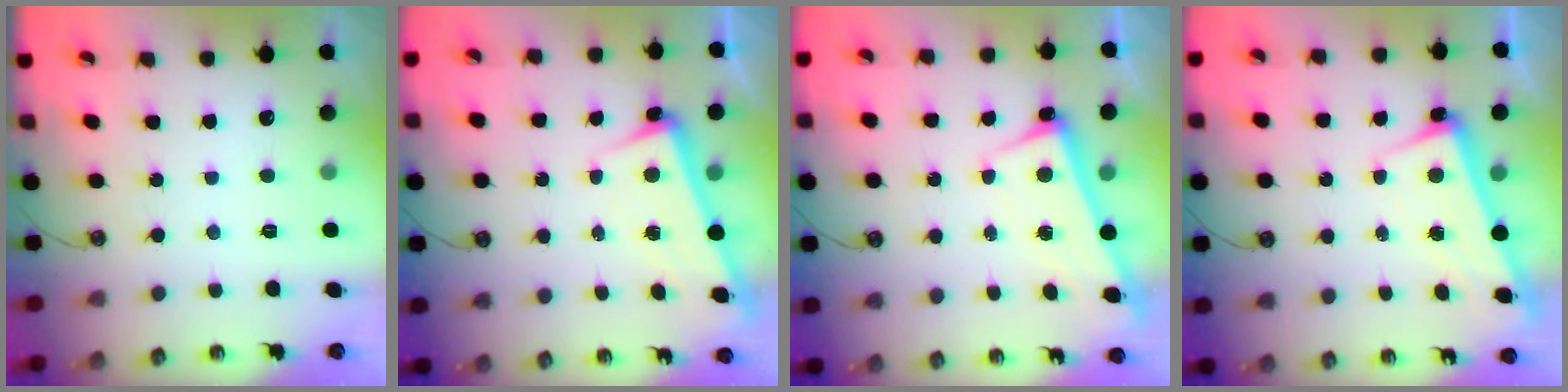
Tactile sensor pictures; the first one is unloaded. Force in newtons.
{"total": 2.3, "press": 2.2, "slide": 0.7}
{"total": 2.8, "press": 2.8, "slide": 0.4}
{"total": 2.5, "press": 2.2, "slide": 1.0}